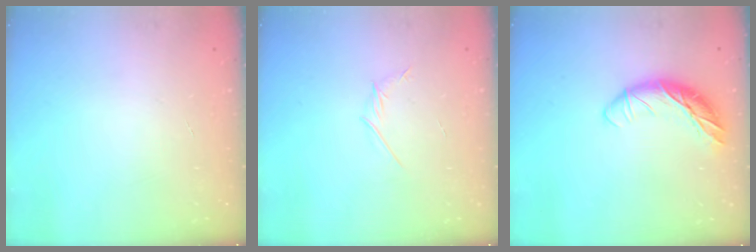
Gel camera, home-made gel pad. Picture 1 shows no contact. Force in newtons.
{"total": 2.8, "press": 2.7, "slide": 0.8}
{"total": 11.5, "press": 11.3, "slide": 1.8}